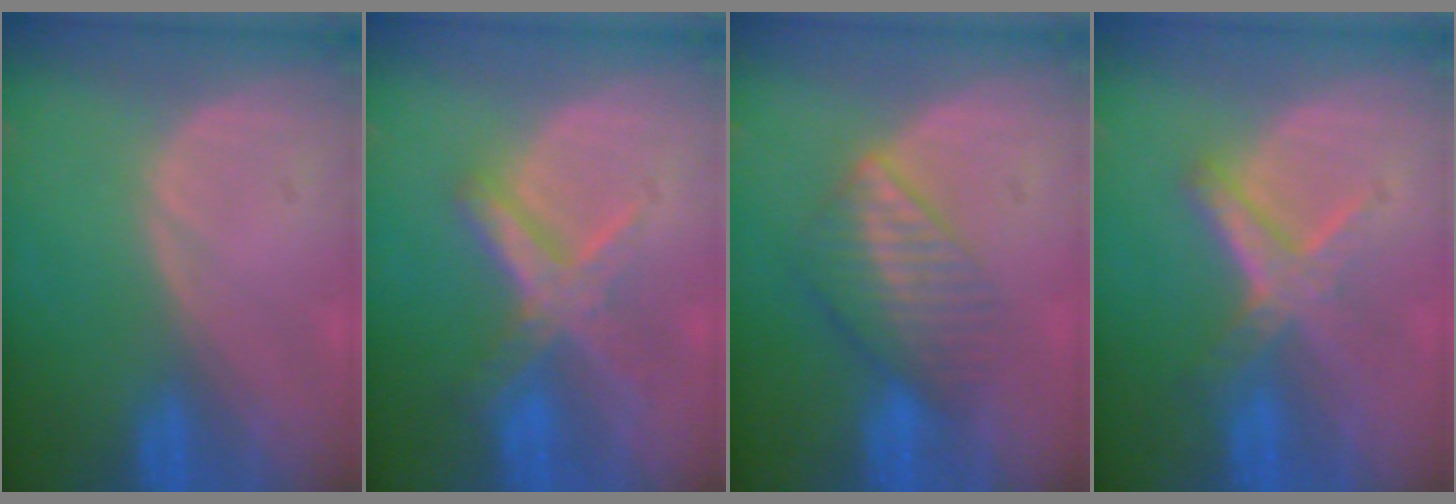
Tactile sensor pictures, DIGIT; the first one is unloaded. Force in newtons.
{"total": 7.0, "press": 6.1, "slide": 3.4}
{"total": 6.7, "press": 5.9, "slide": 3.1}
{"total": 5.7, "press": 5.4, "slide": 1.7}